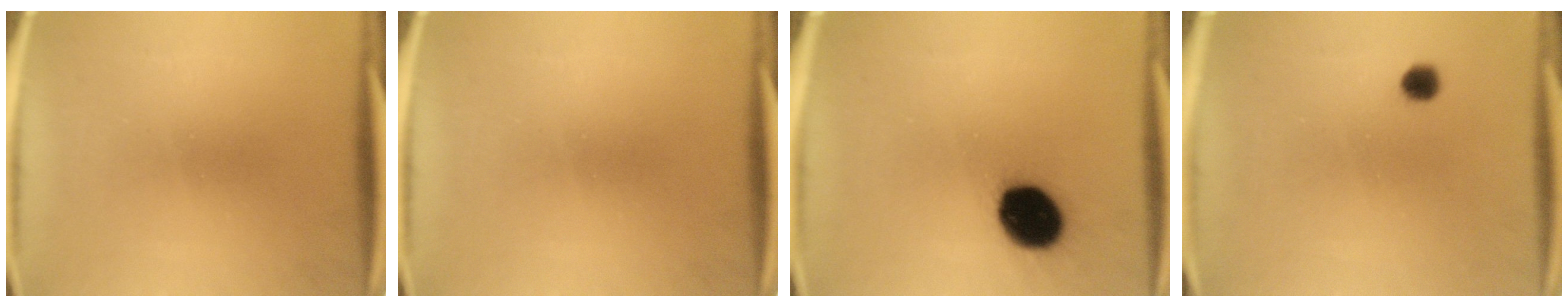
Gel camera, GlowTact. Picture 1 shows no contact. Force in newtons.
{"total": 0.0}
{"total": 14.6}
{"total": 2.2}